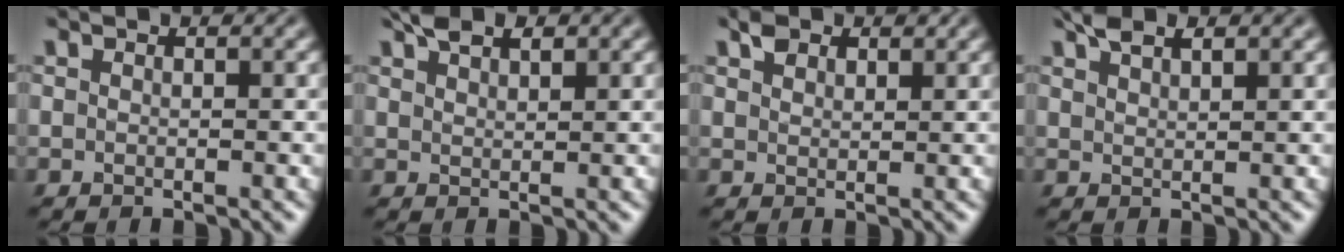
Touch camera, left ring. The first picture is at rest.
{"total": 2.6, "force": [1.9, 0.9, 1.5], "torque": [-0.022, 0.006, 0.035]}
{"total": 1.8, "force": [1.3, 1.0, 0.7], "torque": [-0.015, 0.004, 0.025]}
{"total": 2.4, "force": [1.8, 0.6, 1.5], "torque": [-0.021, 0.006, 0.034]}